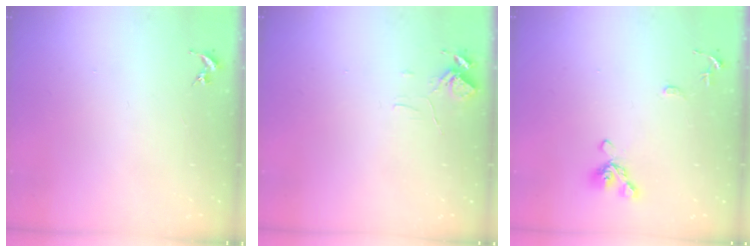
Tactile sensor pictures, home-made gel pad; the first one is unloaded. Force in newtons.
{"total": 5.7, "press": 5.6, "slide": 0.6}
{"total": 10.7, "press": 10.6, "slide": 1.3}